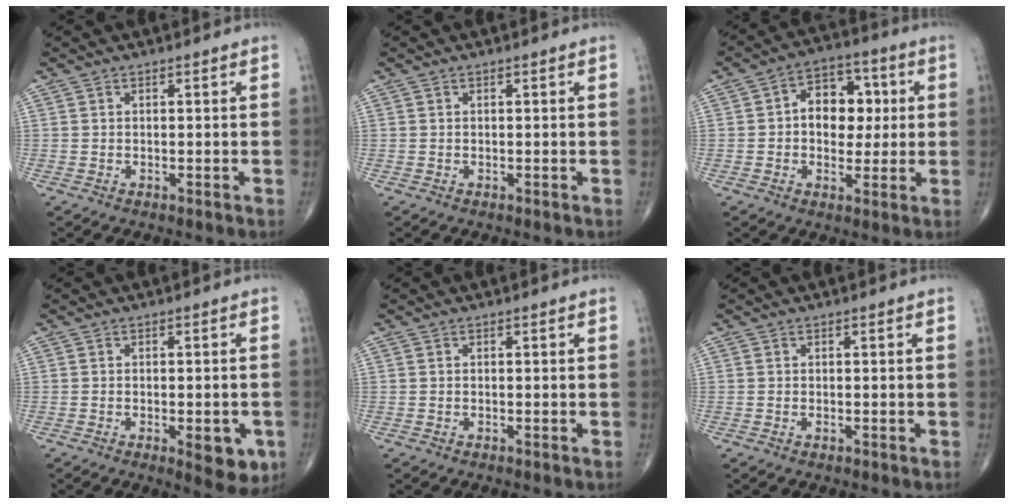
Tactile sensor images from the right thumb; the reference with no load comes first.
{"total": 0.0}
{"total": 10.8, "force": [1.1, 7.7, 7.4], "torque": [-0.063, 0.017, 0.011]}
{"total": 6.6, "force": [-2.4, 2.7, 5.6], "torque": [-0.053, -0.004, -0.024]}
{"total": 0.0}
{"total": 0.0}